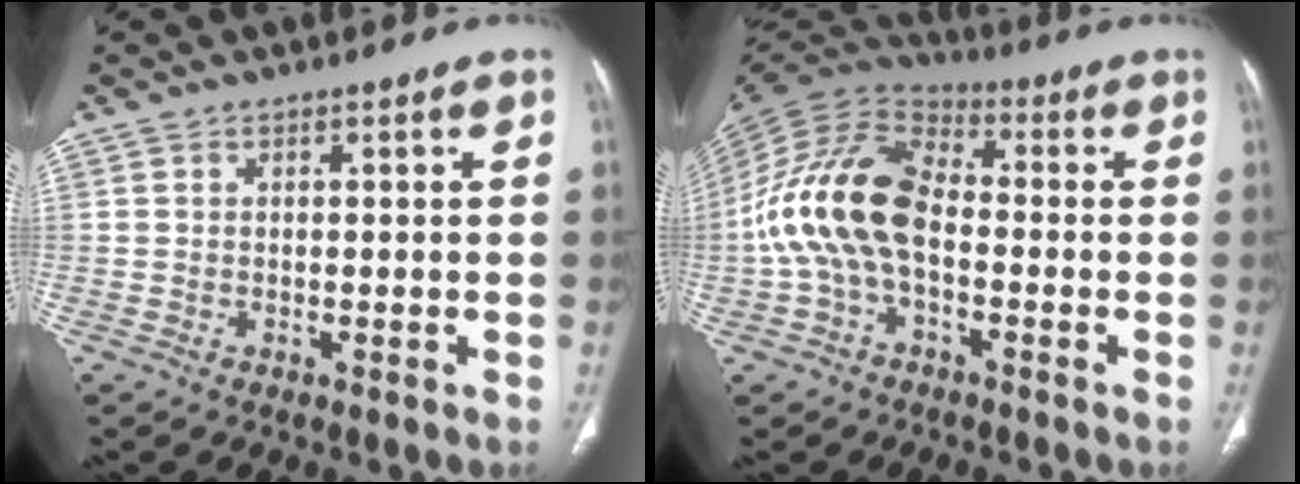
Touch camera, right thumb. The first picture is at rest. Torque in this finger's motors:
{"motor_torque": [2.23, 2.78, 1.26, -1.18, 0.27]}